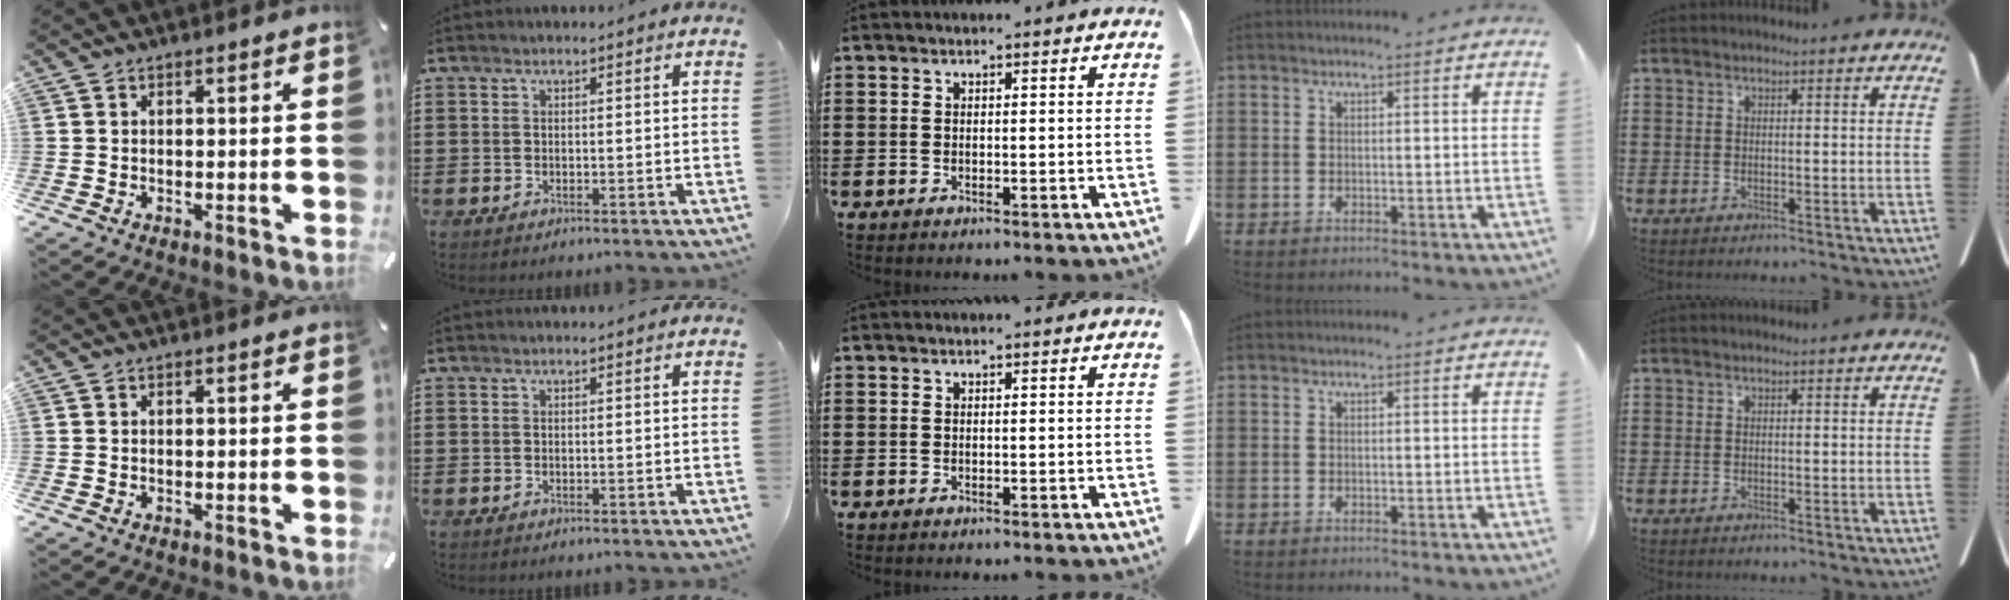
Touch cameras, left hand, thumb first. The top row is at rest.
{}